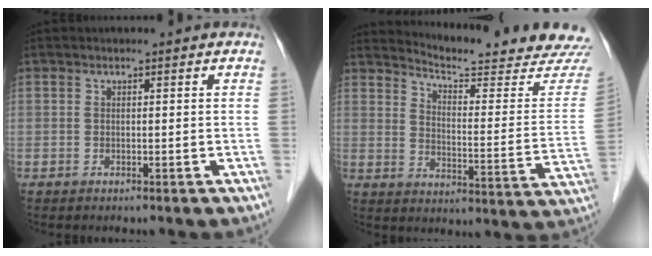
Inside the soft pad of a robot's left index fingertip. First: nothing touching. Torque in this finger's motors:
{"motor_torque": [-0.07, -0.37, 0.07, 0.01]}